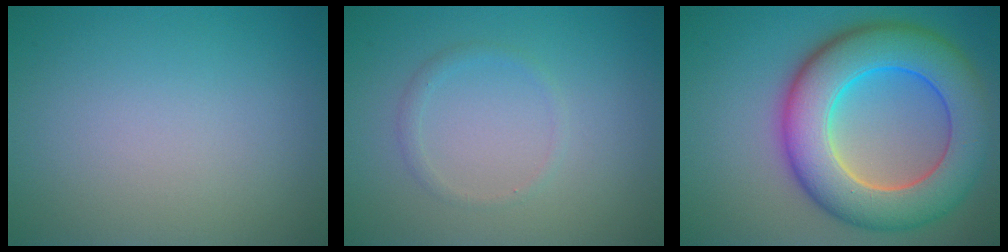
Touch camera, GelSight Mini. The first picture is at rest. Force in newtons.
{"total": 0.9, "press": 0.9, "slide": 0.1}
{"total": 11.2, "press": 11.2, "slide": 0.5}